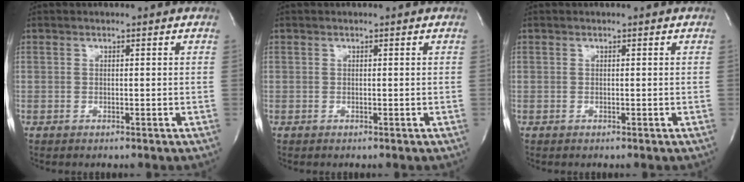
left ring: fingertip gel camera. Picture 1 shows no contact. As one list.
[{"total": 0.0}, {"total": 0.0}]